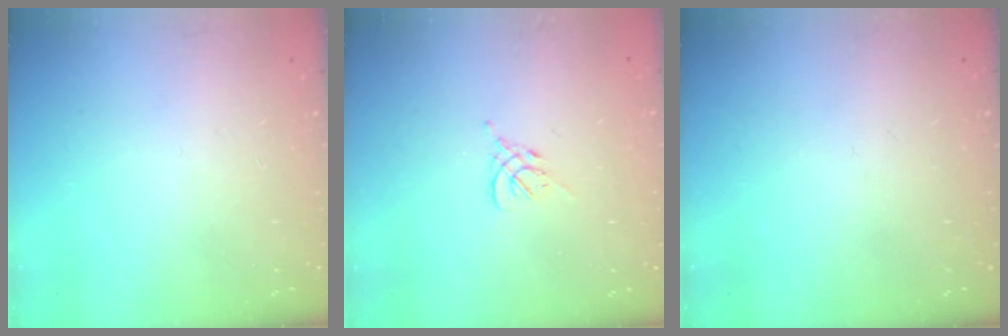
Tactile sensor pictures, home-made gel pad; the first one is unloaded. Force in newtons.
{"total": 1.2, "press": 1.1, "slide": 0.5}
{"total": 0.0}